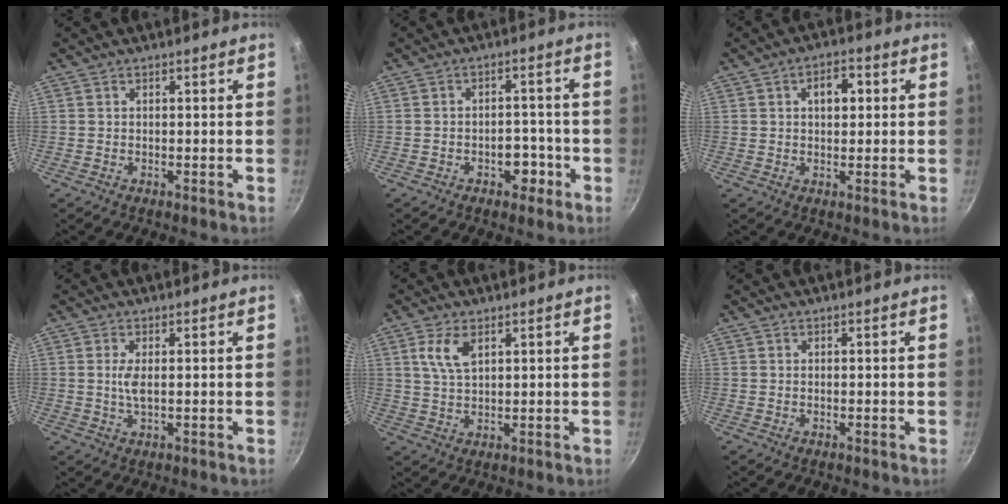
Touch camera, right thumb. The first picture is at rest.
{"total": 4.9, "force": [-2.1, 3.4, 2.9], "torque": [-0.010, 0.019, -0.027]}
{"total": 5.2, "force": [1.1, 3.2, 3.9], "torque": [-0.037, 0.011, 0.014]}
{"total": 3.0, "force": [0.4, 1.0, 2.8], "torque": [-0.061, -0.002, 0.007]}
{"total": 5.8, "force": [2.5, 2.9, 4.4], "torque": [-0.083, -0.006, 0.050]}
{"total": 0.0}